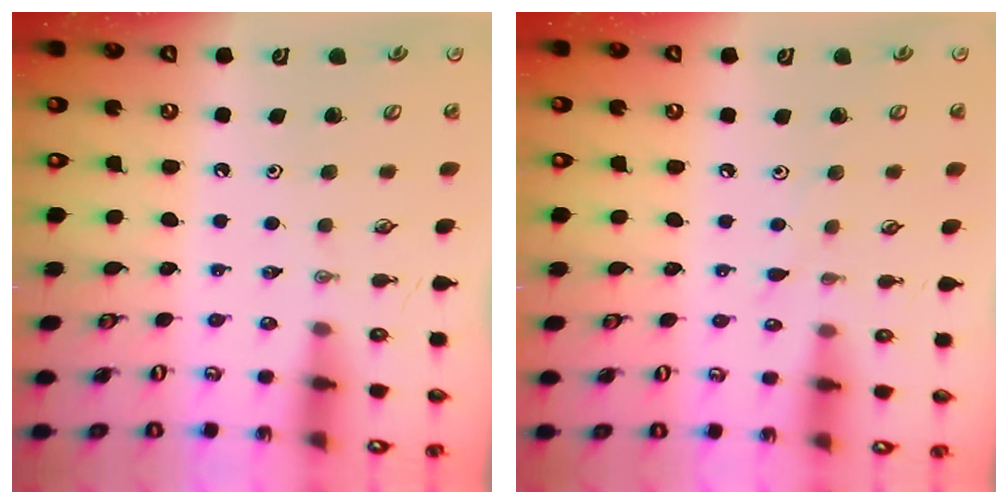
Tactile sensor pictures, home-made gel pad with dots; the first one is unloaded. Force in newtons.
{"total": 3.7, "press": 3.6, "slide": 0.5}